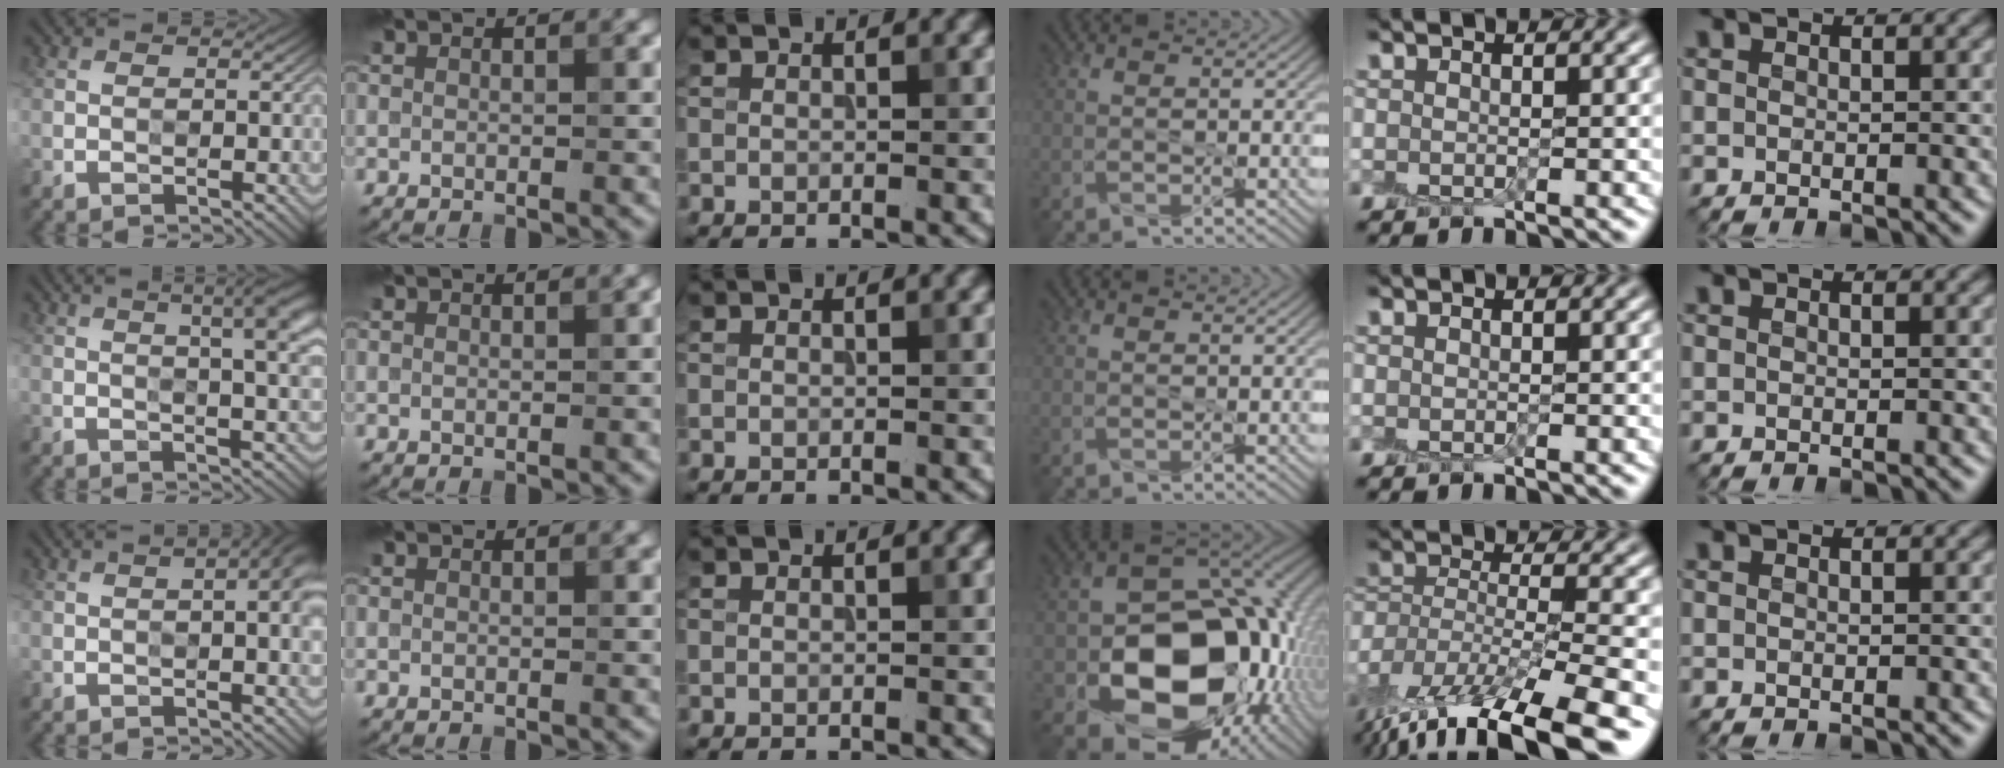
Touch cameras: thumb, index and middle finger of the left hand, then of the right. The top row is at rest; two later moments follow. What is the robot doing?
{"motion": "peel", "object": "plastic screen protector"}